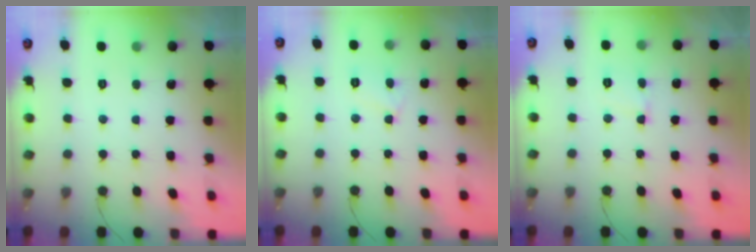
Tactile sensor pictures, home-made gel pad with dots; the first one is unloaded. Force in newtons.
{"total": 3.8, "press": 3.7, "slide": 0.4}
{"total": 3.0, "press": 3.0, "slide": 0.3}